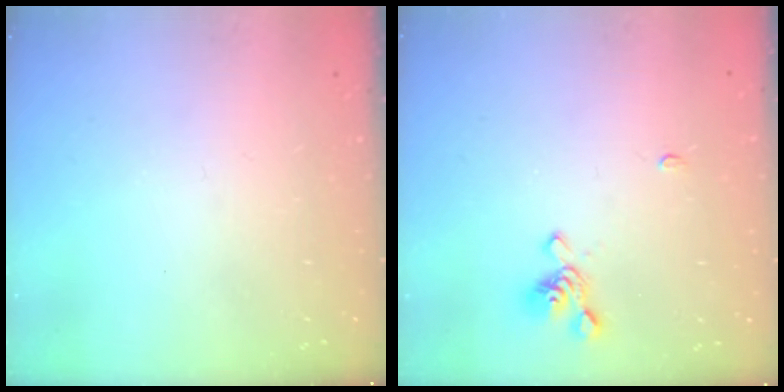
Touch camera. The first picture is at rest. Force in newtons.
{"total": 2.6, "press": 2.5, "slide": 0.9}